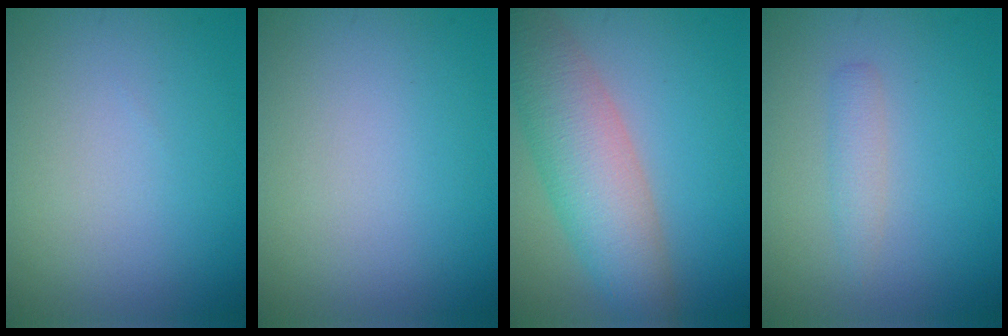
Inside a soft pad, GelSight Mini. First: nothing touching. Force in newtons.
{"total": 0.0}
{"total": 7.0, "press": 7.0, "slide": 0.4}
{"total": 1.5, "press": 1.5, "slide": 0.0}